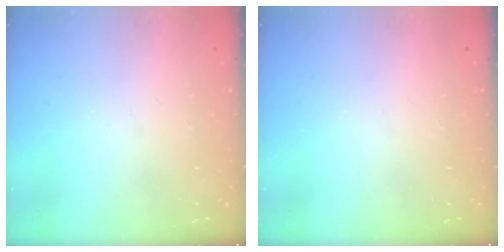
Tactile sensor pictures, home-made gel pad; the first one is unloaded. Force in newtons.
{"total": 0.0}